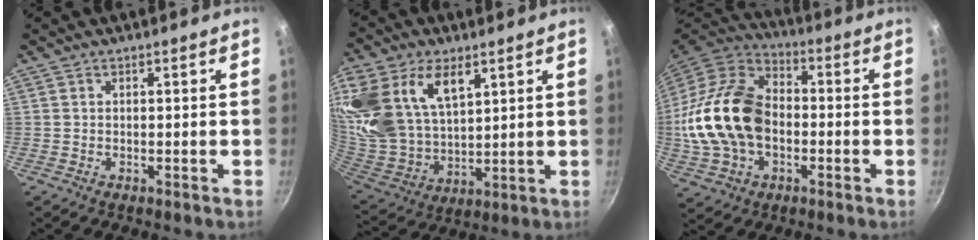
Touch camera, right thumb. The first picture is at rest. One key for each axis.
{"total": 23.8, "fx": 10.5, "fy": 14.8, "fz": 15.4, "tx": -0.326, "ty": -0.011, "tz": 0.212}
{"total": 21.6, "fx": -2.0, "fy": 15.0, "fz": 15.4, "tx": -0.281, "ty": 0.038, "tz": -0.038}